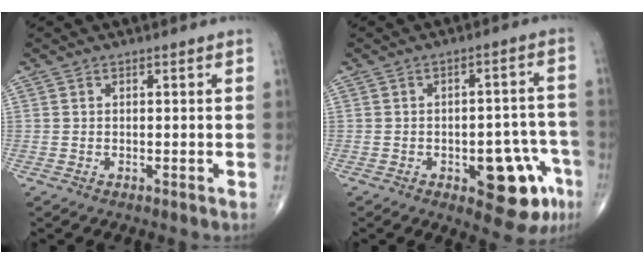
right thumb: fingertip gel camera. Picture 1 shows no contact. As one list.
[{"total": 12.7, "force": [-5.3, 5.6, 10.1], "torque": [-0.084, 0.034, -0.058]}]